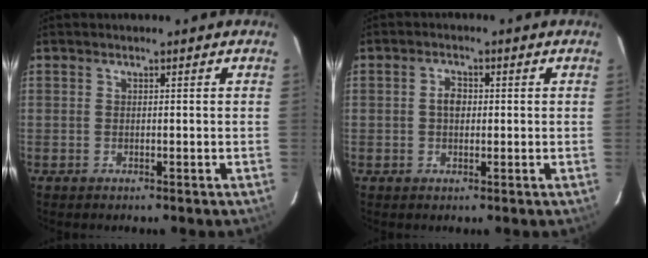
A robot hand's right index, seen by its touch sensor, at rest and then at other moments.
{"total": 2.5, "force": [0.1, 1.8, 1.8], "torque": [-0.032, 0.008, 0.000]}